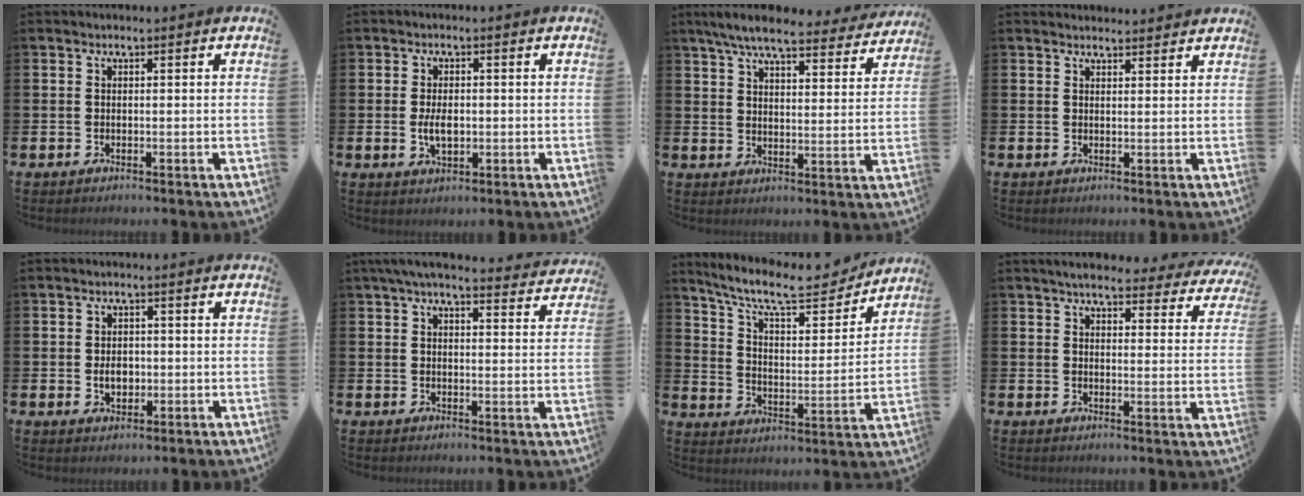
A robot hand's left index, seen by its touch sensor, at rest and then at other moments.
{"total": 3.5, "force": [-0.2, 1.9, 2.9], "torque": [-0.047, 0.001, -0.004]}
{"total": 7.6, "force": [6.8, 1.2, 3.1], "torque": [-0.076, -0.032, 0.118]}
{"total": 2.1, "force": [2.1, 0.3, -0.1], "torque": [0.012, -0.014, 0.036]}
{"total": 2.9, "force": [-0.2, 2.1, 2.0], "torque": [-0.025, 0.000, -0.010]}
{"total": 5.1, "force": [4.7, 0.5, 1.9], "torque": [-0.037, -0.022, 0.081]}
{"total": 11.0, "force": [9.8, 2.5, 4.4], "torque": [-0.115, -0.065, 0.169]}
{"total": 4.9, "force": [4.6, 0.9, 1.5], "torque": [-0.031, -0.026, 0.076]}